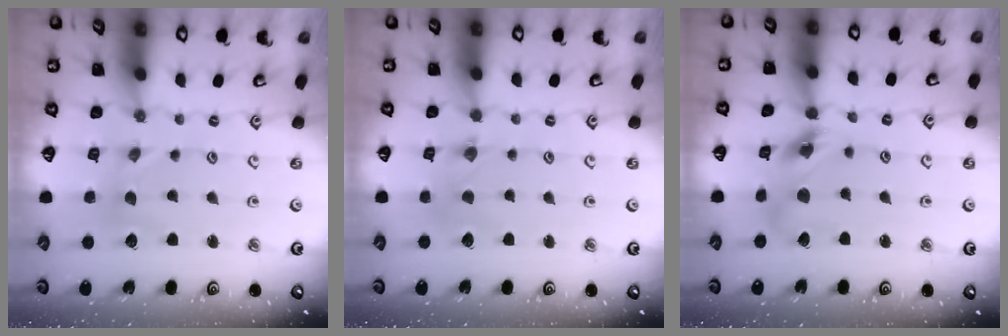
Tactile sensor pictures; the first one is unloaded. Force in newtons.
{"total": 1.6, "press": 1.5, "slide": 0.2}
{"total": 11.1, "press": 11.0, "slide": 1.1}